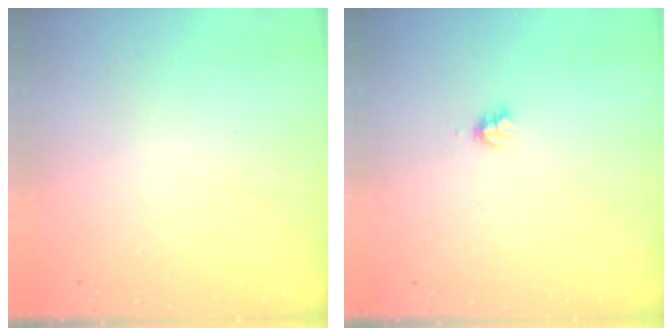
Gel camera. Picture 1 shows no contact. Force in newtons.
{"total": 2.2, "press": 2.2, "slide": 0.3}